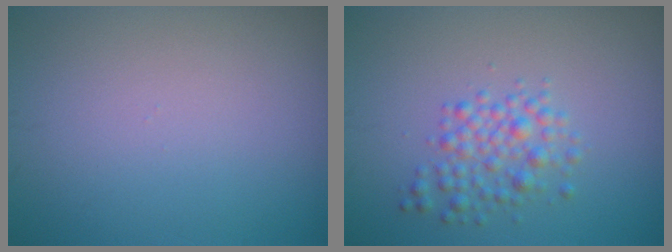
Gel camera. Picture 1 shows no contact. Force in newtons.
{"total": 2.8, "press": 2.8, "slide": 0.1}